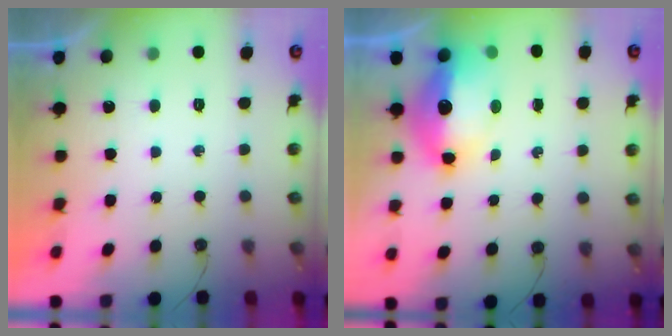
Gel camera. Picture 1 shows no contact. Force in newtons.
{"total": 19.9, "press": 15.4, "slide": 12.5}